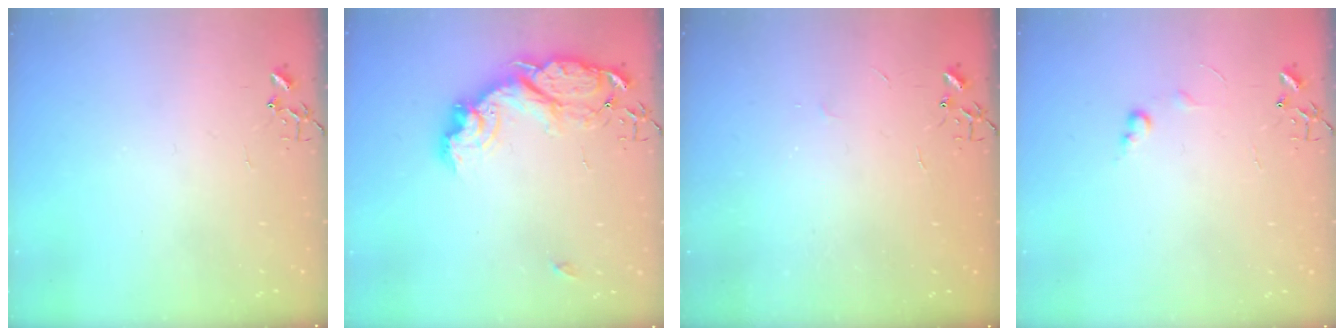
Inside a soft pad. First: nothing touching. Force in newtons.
{"total": 18.0, "press": 18.0, "slide": 1.3}
{"total": 2.1, "press": 2.1, "slide": 0.4}
{"total": 5.8, "press": 5.8, "slide": 0.7}